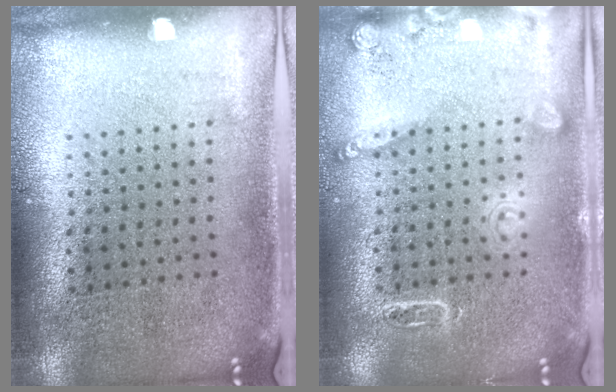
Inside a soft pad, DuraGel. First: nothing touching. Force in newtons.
{"total": 2.3, "press": 2.2, "slide": 0.3}